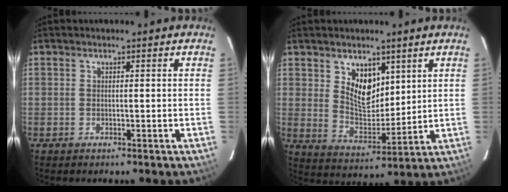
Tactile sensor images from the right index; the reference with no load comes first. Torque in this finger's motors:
{"motor_torque": [0.23, 0.32, 0.21, 0.08]}